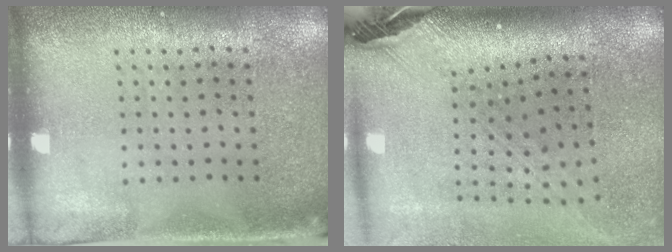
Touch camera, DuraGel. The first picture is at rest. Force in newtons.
{"total": 3.0, "press": 2.1, "slide": 2.2}